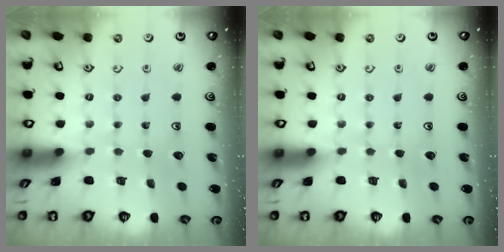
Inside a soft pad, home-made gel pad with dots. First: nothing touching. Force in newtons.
{"total": 0.0}